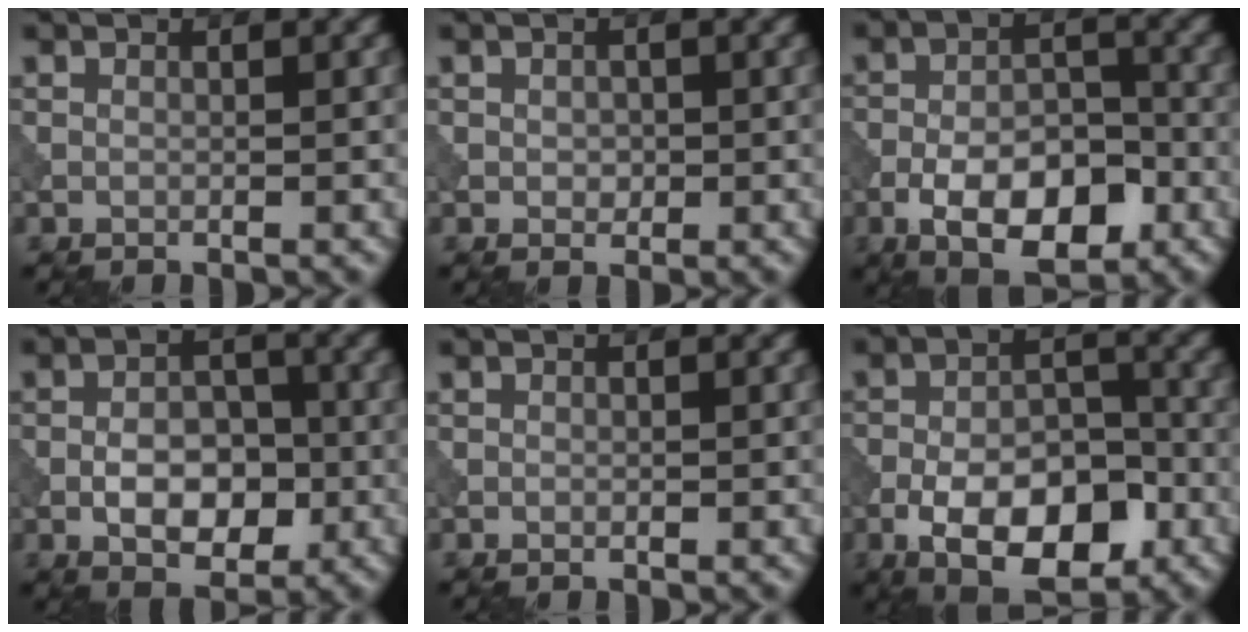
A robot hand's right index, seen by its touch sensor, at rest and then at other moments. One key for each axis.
{"total": 0.9, "fx": -0.2, "fy": 0.7, "fz": 0.5, "tx": -0.002, "ty": -0.001, "tz": 0.000}
{"total": 7.9, "fx": -3.8, "fy": 3.7, "fz": 5.8, "tx": -0.085, "ty": 0.006, "tz": -0.065}
{"total": 5.1, "fx": -1.6, "fy": 3.1, "fz": 3.8, "tx": -0.048, "ty": 0.005, "tz": -0.027}
{"total": 0.0}
{"total": 9.5, "fx": -4.4, "fy": 4.6, "fz": 7.0, "tx": -0.110, "ty": 0.003, "tz": -0.074}